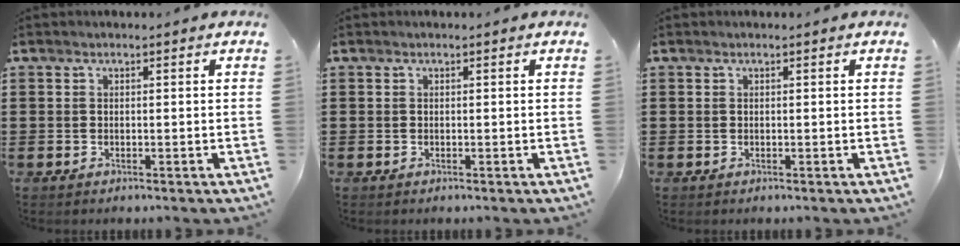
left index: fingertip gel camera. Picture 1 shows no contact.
{"total": 0.0}
{"total": 0.0}